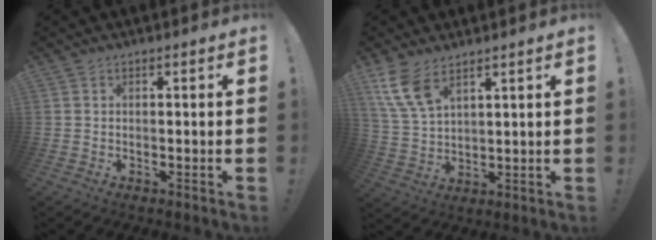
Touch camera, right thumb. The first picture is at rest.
{"total": 9.2, "force": [6.1, 3.9, 5.6], "torque": [-0.110, -0.027, 0.118]}